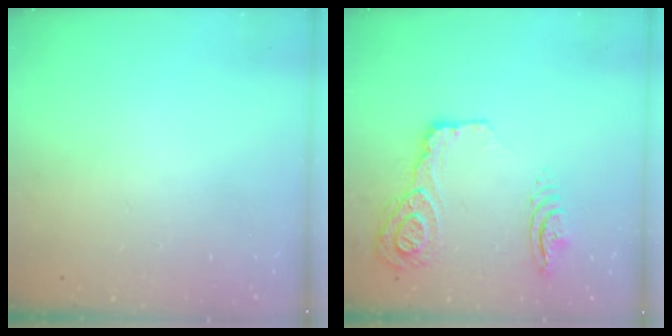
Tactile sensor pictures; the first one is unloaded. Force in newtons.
{"total": 30.8, "press": 21.2, "slide": 22.4}